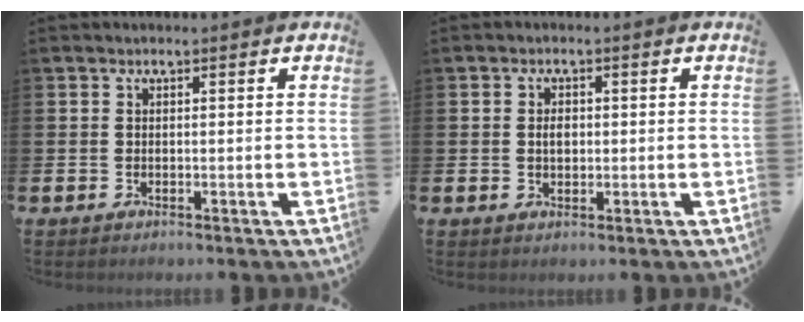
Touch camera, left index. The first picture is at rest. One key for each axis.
{"total": 1.9, "fx": 0.2, "fy": 1.3, "fz": 1.4, "tx": -0.009, "ty": 0.000, "tz": -0.002}